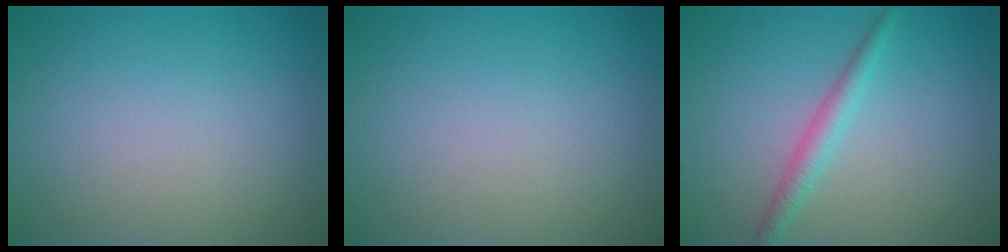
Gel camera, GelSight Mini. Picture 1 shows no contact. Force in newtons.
{"total": 0.0}
{"total": 2.0, "press": 2.0, "slide": 0.0}